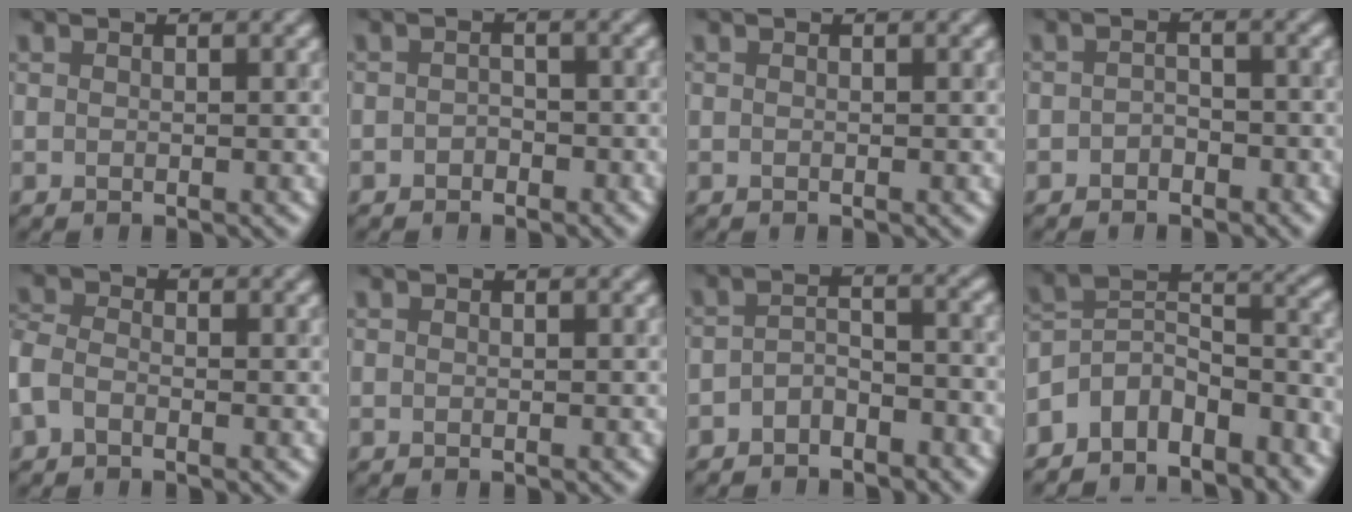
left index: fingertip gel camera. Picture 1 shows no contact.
{"total": 1.3, "force": [-0.8, 0.9, 0.6], "torque": [-0.011, 0.002, -0.014]}
{"total": 0.0}
{"total": 1.7, "force": [-1.1, 1.0, 0.7], "torque": [-0.014, 0.003, -0.021]}
{"total": 2.5, "force": [-1.2, 1.6, 1.4], "torque": [-0.035, 0.004, -0.040]}
{"total": 0.0}
{"total": 2.9, "force": [-2.1, 1.3, 1.5], "torque": [-0.030, 0.007, -0.046]}
{"total": 8.4, "force": [-6.1, 4.2, 4.0], "torque": [-0.059, 0.002, -0.119]}